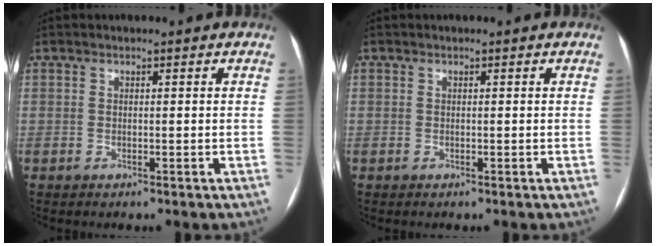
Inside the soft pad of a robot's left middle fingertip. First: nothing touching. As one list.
[{"total": 0.0}]